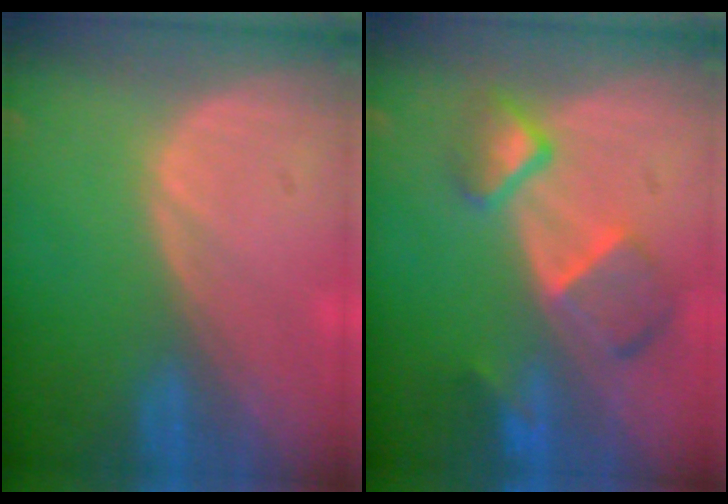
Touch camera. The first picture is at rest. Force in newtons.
{"total": 7.7, "press": 6.7, "slide": 3.9}